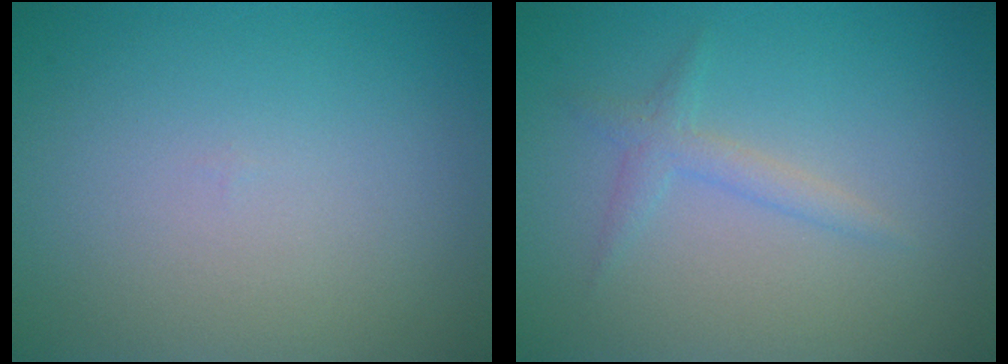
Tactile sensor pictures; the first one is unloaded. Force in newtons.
{"total": 1.5, "press": 1.5, "slide": 0.1}